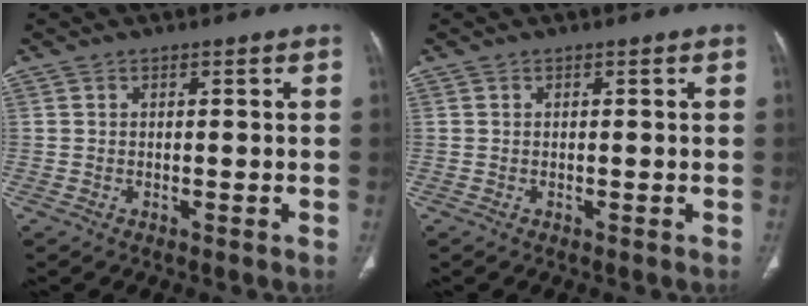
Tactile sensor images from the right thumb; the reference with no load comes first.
{"total": 0.0}